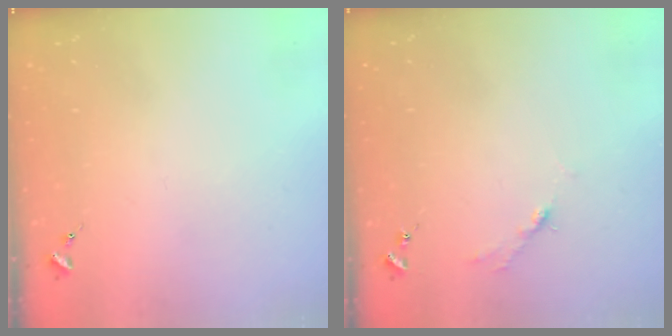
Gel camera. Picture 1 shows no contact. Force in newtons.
{"total": 2.7, "press": 2.7, "slide": 0.4}